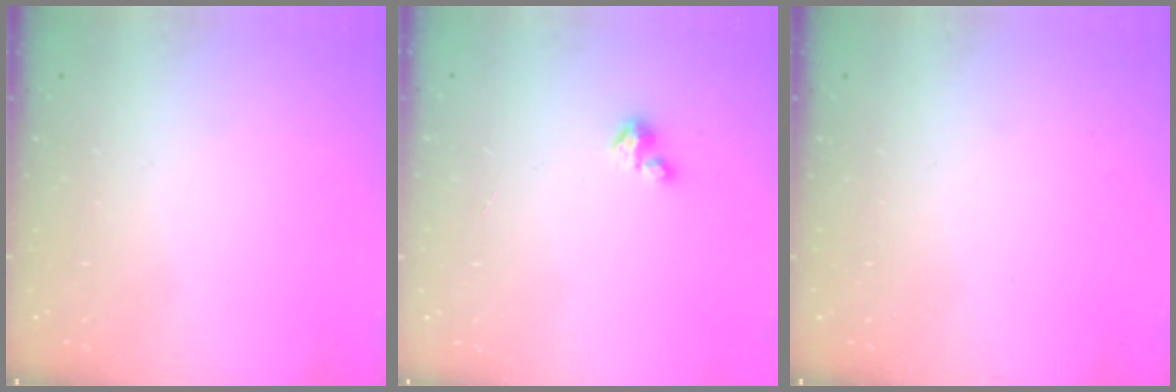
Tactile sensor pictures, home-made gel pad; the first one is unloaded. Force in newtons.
{"total": 1.5, "press": 1.5, "slide": 0.2}
{"total": 0.0}